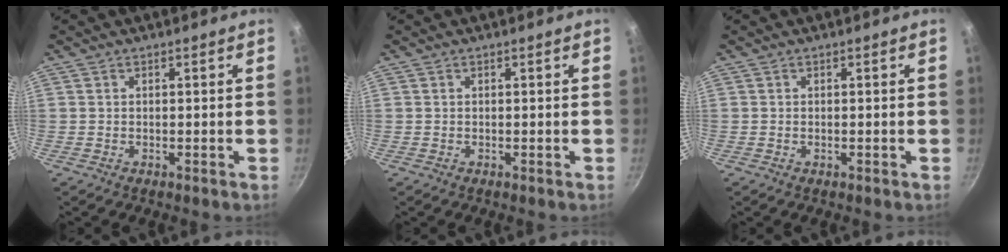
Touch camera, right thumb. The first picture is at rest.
{"total": 0.0}
{"total": 0.0}